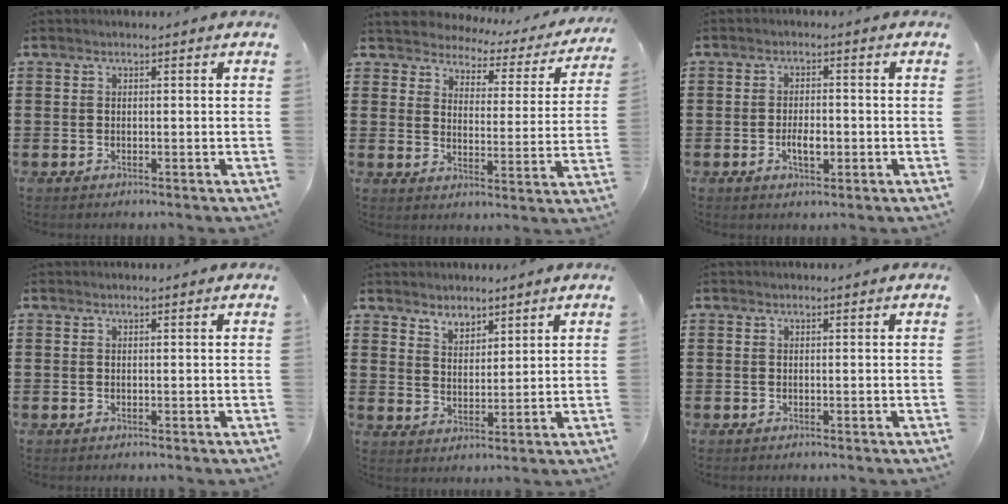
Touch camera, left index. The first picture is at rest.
{"total": 2.8, "force": [2.7, 0.8, -0.3], "torque": [-0.019, -0.024, 0.039]}
{"total": 3.5, "force": [-0.8, 1.5, 3.0], "torque": [-0.046, 0.001, -0.015]}
{"total": 0.0}
{"total": 3.4, "force": [3.1, 1.5, -0.1], "torque": [-0.011, -0.002, 0.058]}
{"total": 0.0}